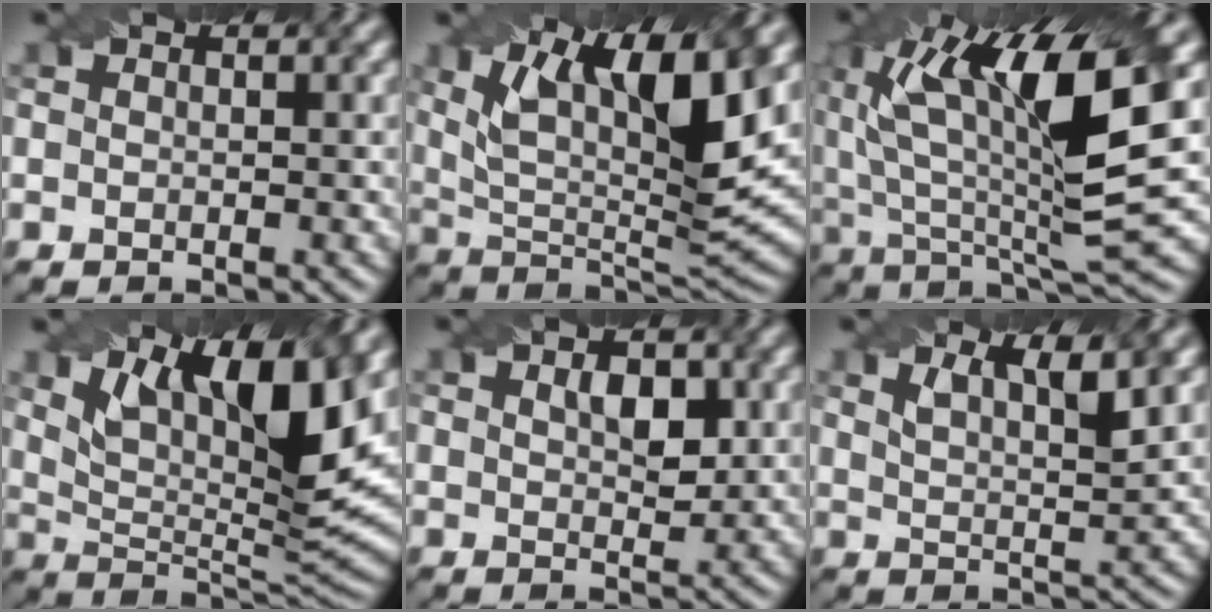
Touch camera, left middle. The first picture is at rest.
{"total": 12.7, "force": [5.4, 4.2, 10.7], "torque": [-0.185, -0.003, 0.094]}
{"total": 13.6, "force": [4.2, 3.9, 12.3], "torque": [-0.227, 0.000, 0.077]}
{"total": 12.4, "force": [6.1, 3.9, 10.0], "torque": [-0.165, -0.007, 0.108]}
{"total": 3.0, "force": [1.0, 1.6, 2.3], "torque": [-0.039, 0.002, 0.018]}
{"total": 4.6, "force": [2.8, 1.4, 3.4], "torque": [-0.040, 0.013, 0.031]}